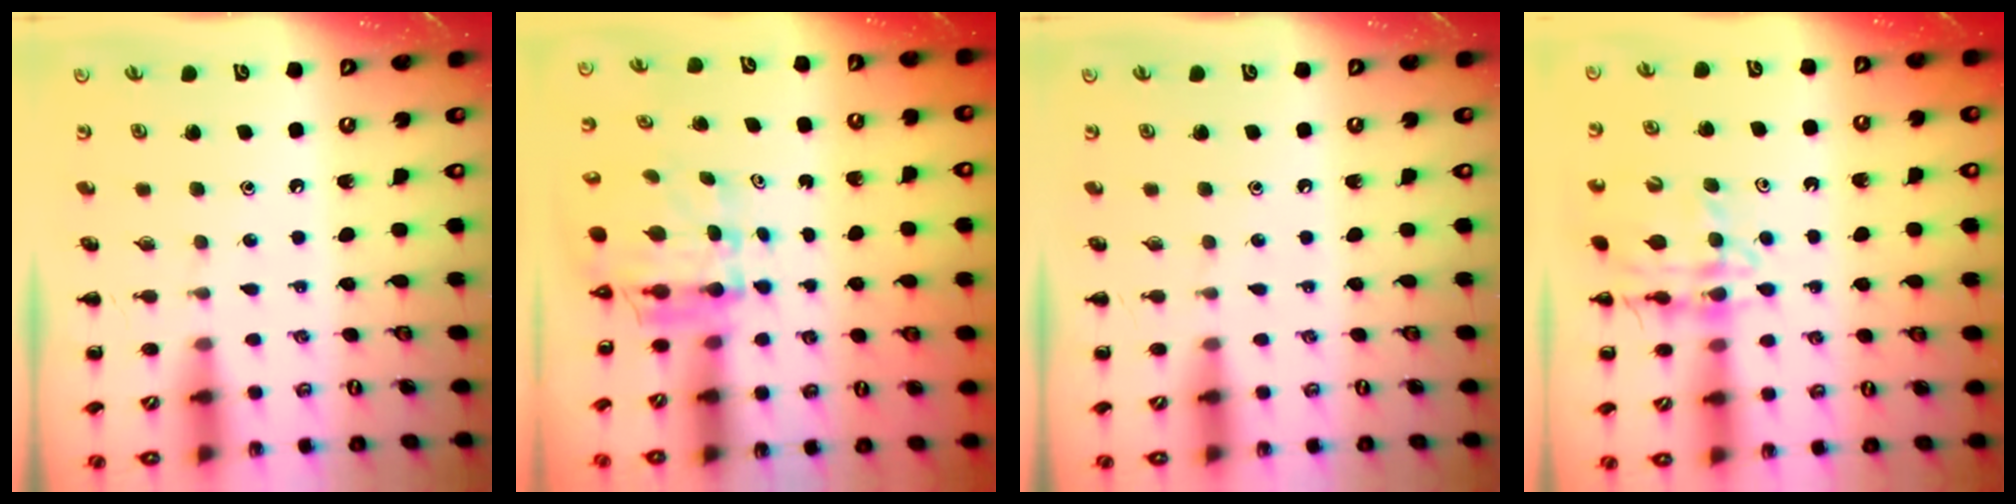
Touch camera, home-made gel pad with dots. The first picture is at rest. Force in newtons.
{"total": 5.6, "press": 5.5, "slide": 0.7}
{"total": 0.0}
{"total": 12.8, "press": 12.5, "slide": 3.0}